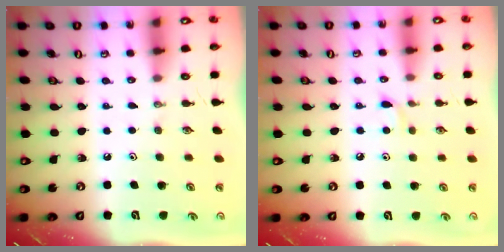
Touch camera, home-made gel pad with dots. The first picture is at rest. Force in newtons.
{"total": 5.1, "press": 5.1, "slide": 0.7}